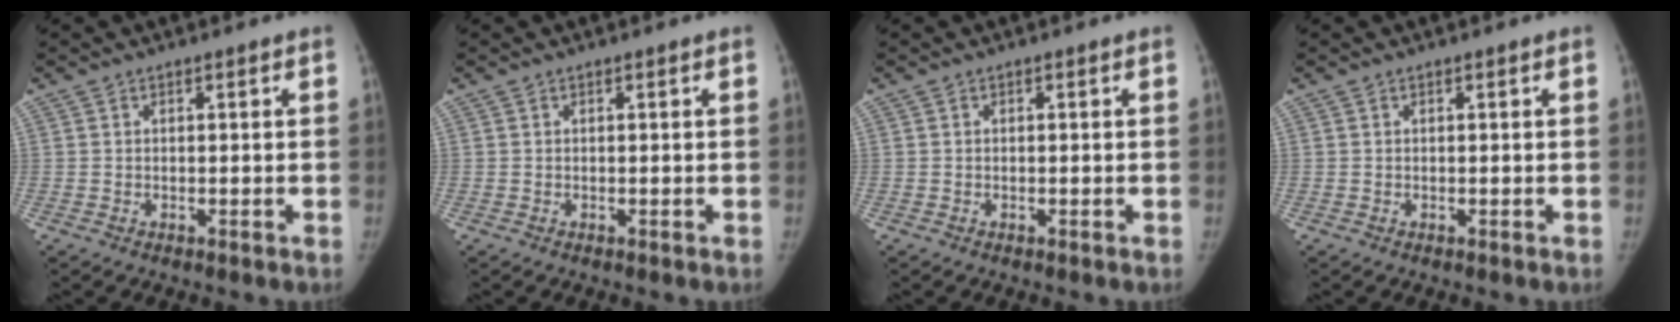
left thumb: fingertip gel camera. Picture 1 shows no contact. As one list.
[{"total": 0.0}, {"total": 0.0}, {"total": 0.0}]